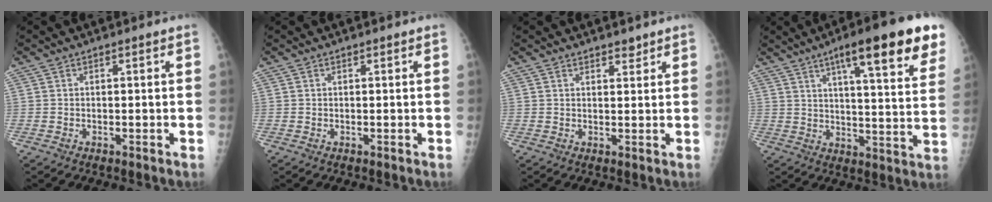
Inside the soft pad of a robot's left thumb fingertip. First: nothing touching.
{"total": 0.0}
{"total": 1.9, "force": [1.7, 0.8, 0.6], "torque": [0.005, -0.010, 0.023]}
{"total": 20.4, "force": [11.9, 3.9, 16.1], "torque": [-0.200, -0.035, 0.162]}